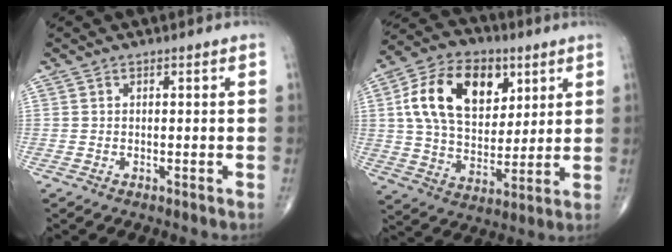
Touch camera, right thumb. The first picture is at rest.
{"total": 19.3, "force": [6.4, 12.5, 13.3], "torque": [-0.203, -0.011, 0.112]}